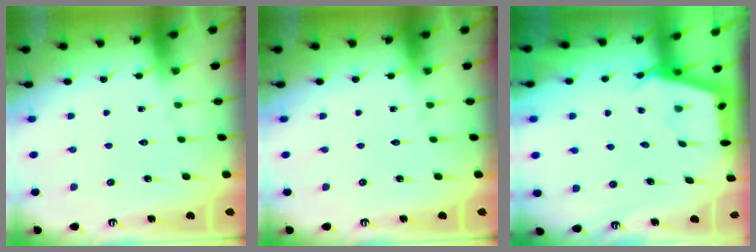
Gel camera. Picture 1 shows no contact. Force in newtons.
{"total": 0.0}
{"total": 2.9, "press": 2.8, "slide": 0.4}